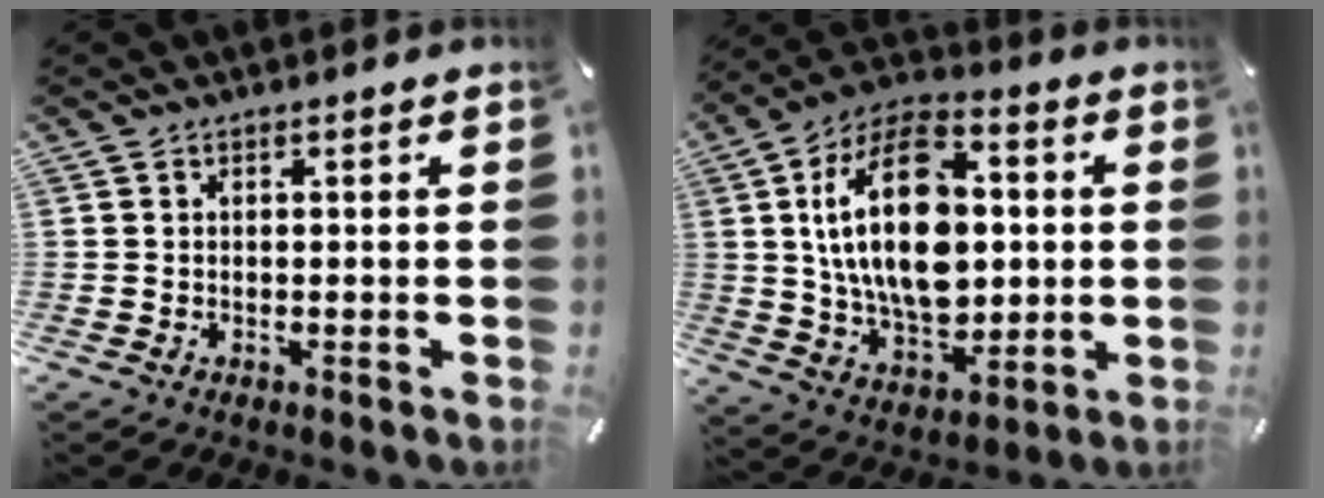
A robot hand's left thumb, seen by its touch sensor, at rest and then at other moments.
{"total": 21.9, "force": [2.1, 14.0, 16.8], "torque": [-0.336, 0.003, 0.028]}